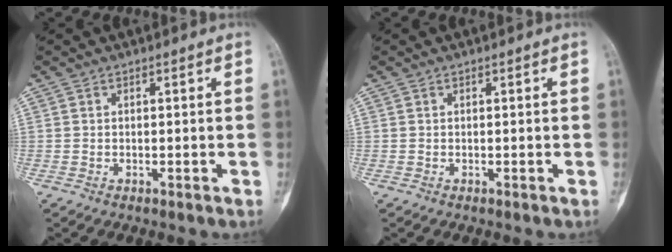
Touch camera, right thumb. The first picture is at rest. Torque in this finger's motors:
{"motor_torque": [0.44, 0.08, 0.04, -0.13, 0.07]}